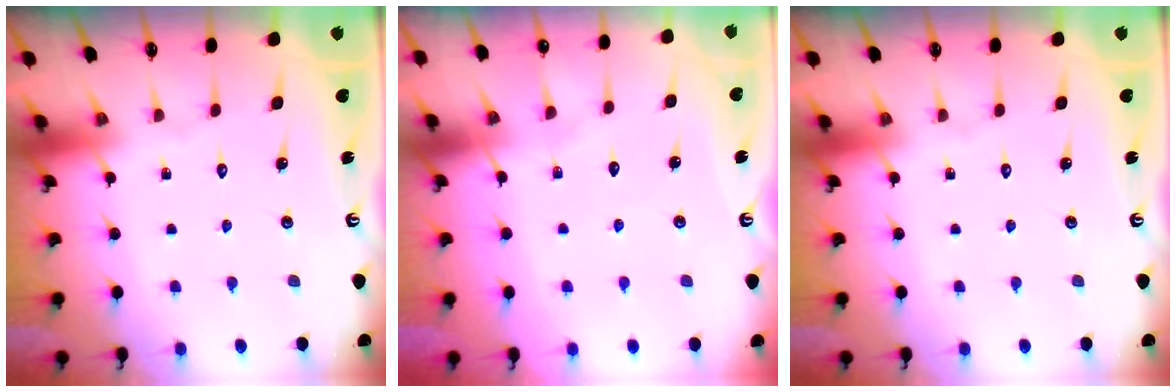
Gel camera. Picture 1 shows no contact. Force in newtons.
{"total": 5.2, "press": 5.2, "slide": 0.6}
{"total": 0.0}